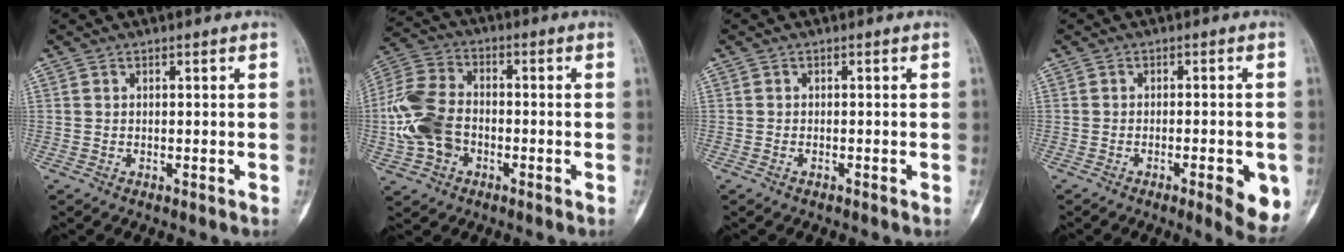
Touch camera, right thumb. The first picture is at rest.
{"total": 12.5, "force": [-2.4, 9.0, 8.4], "torque": [-0.172, 0.026, -0.053]}
{"total": 0.5, "force": [-0.3, 0.3, 0.3], "torque": [-0.006, 0.001, -0.007]}
{"total": 7.2, "force": [-2.7, 1.9, 6.4], "torque": [-0.078, -0.004, -0.031]}